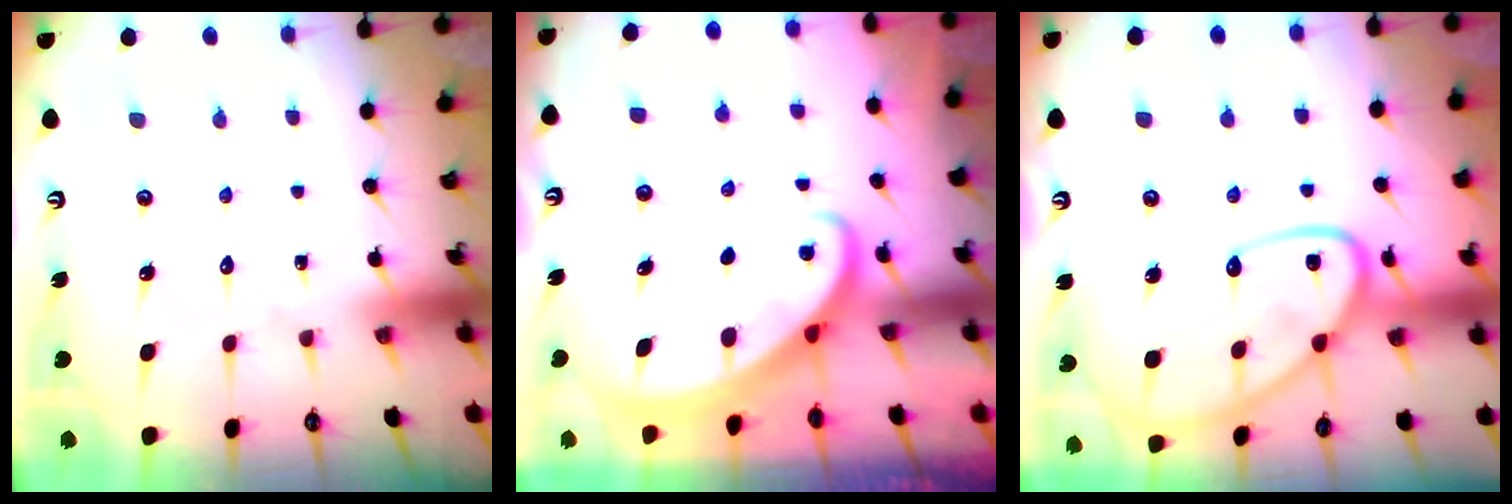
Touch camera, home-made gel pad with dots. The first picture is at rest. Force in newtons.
{"total": 2.0, "press": 2.0, "slide": 0.2}
{"total": 17.1, "press": 17.0, "slide": 1.5}